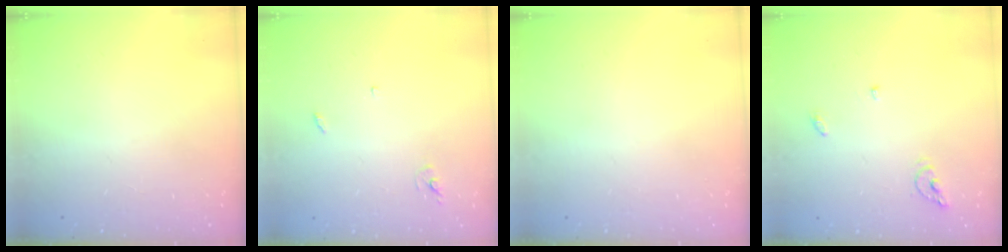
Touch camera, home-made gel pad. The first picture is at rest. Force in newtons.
{"total": 2.4, "press": 2.4, "slide": 0.1}
{"total": 0.0}
{"total": 6.2, "press": 6.2, "slide": 0.4}